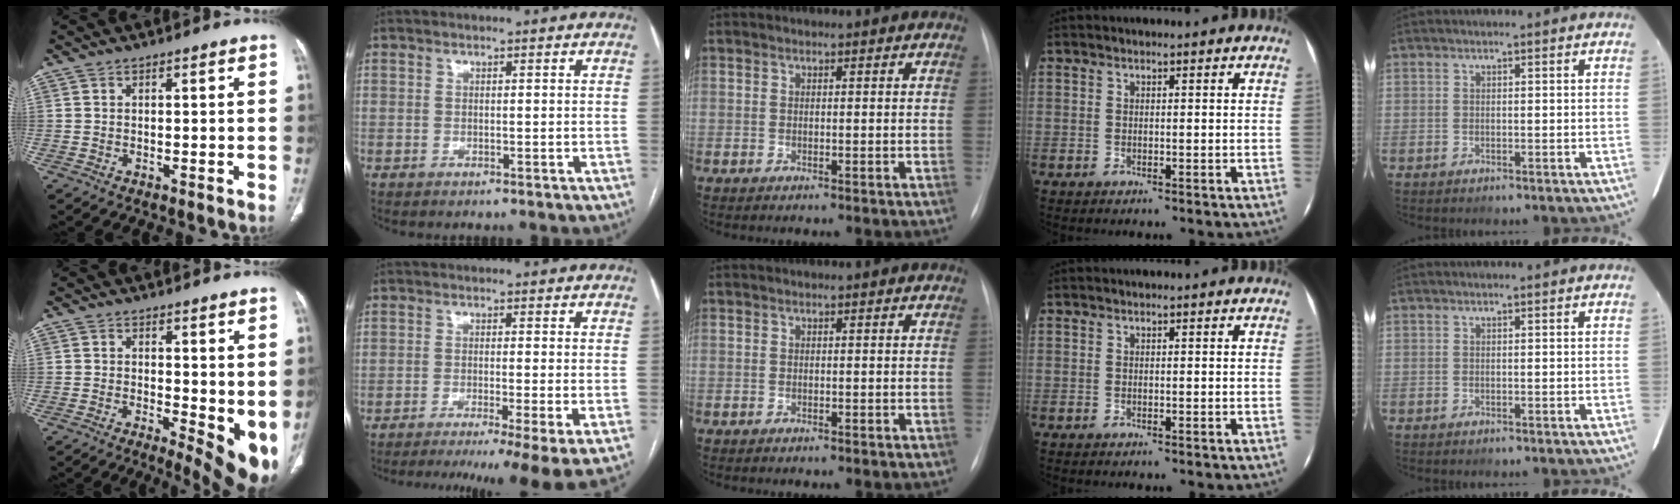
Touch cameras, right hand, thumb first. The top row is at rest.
{"thumb": {"total": 10.4, "force": [0.2, 4.3, 9.4], "torque": [-0.115, -0.025, 0.012]}, "index": {"total": 12.2, "force": [-8.9, -1.0, 8.2], "torque": [-0.098, -0.027, -0.132]}}